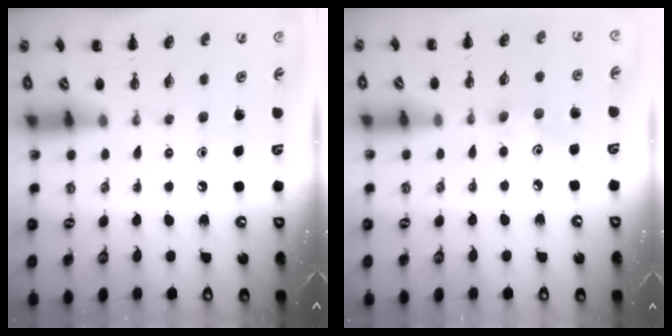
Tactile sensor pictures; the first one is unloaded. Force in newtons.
{"total": 3.7, "press": 3.6, "slide": 0.9}